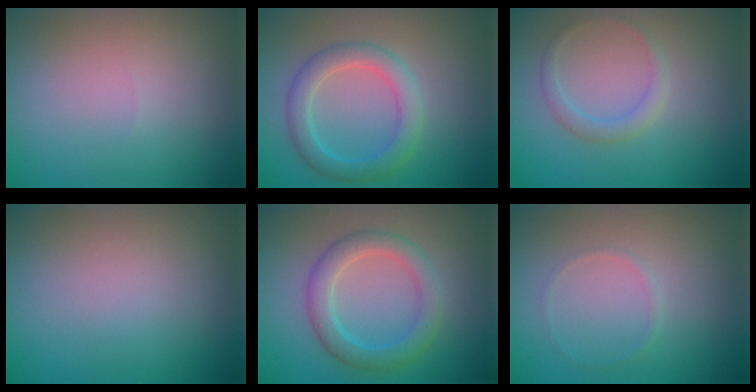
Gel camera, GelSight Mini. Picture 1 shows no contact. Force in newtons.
{"total": 3.5, "press": 3.5, "slide": 0.2}
{"total": 1.6, "press": 1.6, "slide": 0.2}
{"total": 0.0}
{"total": 3.6, "press": 3.6, "slide": 0.1}
{"total": 0.6, "press": 0.6, "slide": 0.0}